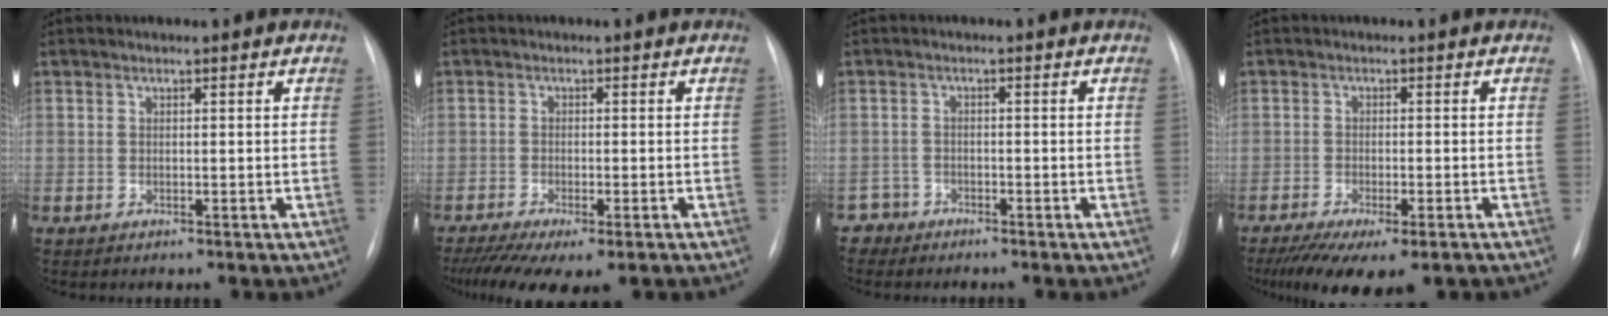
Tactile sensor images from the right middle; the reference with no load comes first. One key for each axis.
{"total": 10.6, "fx": -7.6, "fy": 3.0, "fz": 6.7, "tx": -0.111, "ty": -0.015, "tz": -0.112}
{"total": 2.4, "fx": -1.8, "fy": 1.2, "fz": -1.0, "tx": 0.016, "ty": 0.006, "tz": -0.036}
{"total": 11.2, "fx": -7.9, "fy": 3.4, "fz": 7.1, "tx": -0.115, "ty": -0.018, "tz": -0.116}